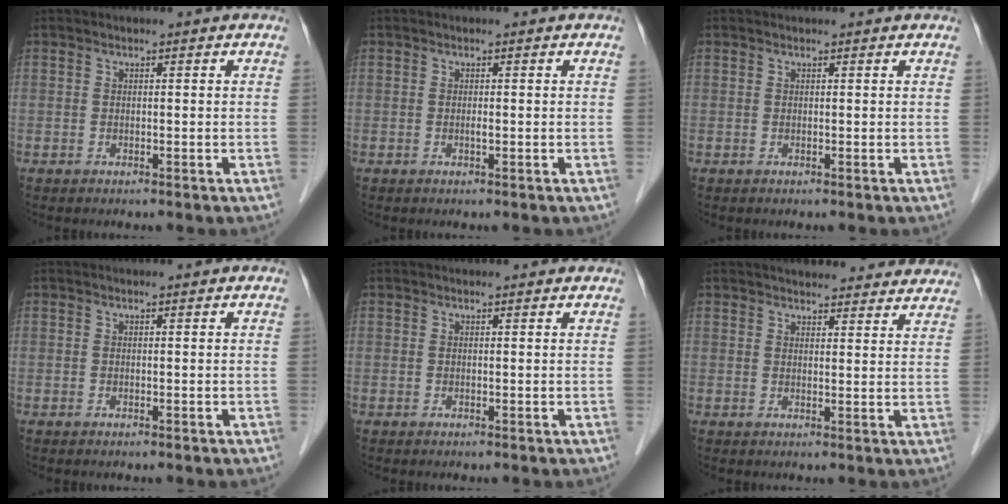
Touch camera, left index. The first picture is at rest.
{"total": 0.6, "force": [-0.5, -0.1, 0.3], "torque": [-0.009, -0.006, -0.008]}
{"total": 0.7, "force": [0.7, 0.1, 0.1], "torque": [-0.009, 0.004, 0.006]}
{"total": 0.0}
{"total": 2.0, "force": [2.0, 0.3, 0.5], "torque": [-0.012, 0.009, 0.018]}
{"total": 16.2, "force": [15.1, 3.6, 4.6], "torque": [-0.036, 0.007, 0.170]}